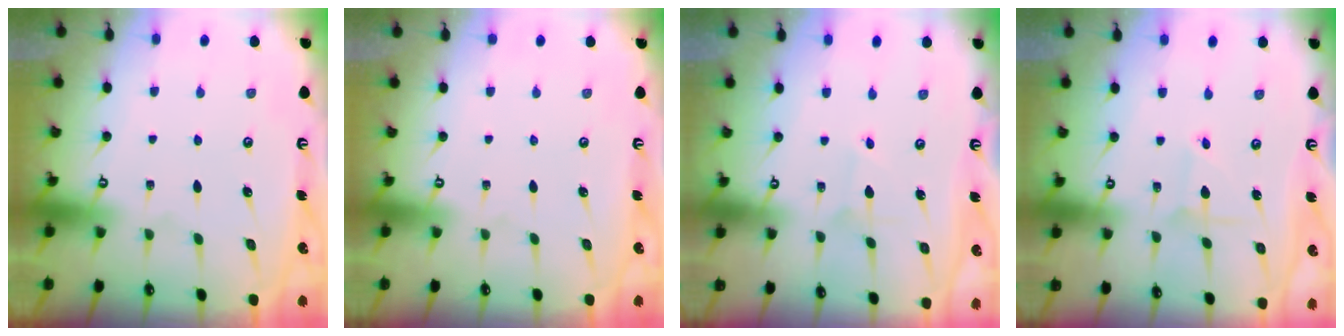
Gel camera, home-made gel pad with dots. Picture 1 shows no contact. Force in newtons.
{"total": 0.0}
{"total": 2.0, "press": 2.0, "slide": 0.2}
{"total": 2.2, "press": 2.2, "slide": 0.2}